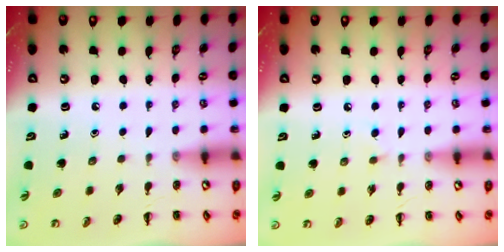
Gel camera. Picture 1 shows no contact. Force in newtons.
{"total": 1.7, "press": 1.5, "slide": 0.9}